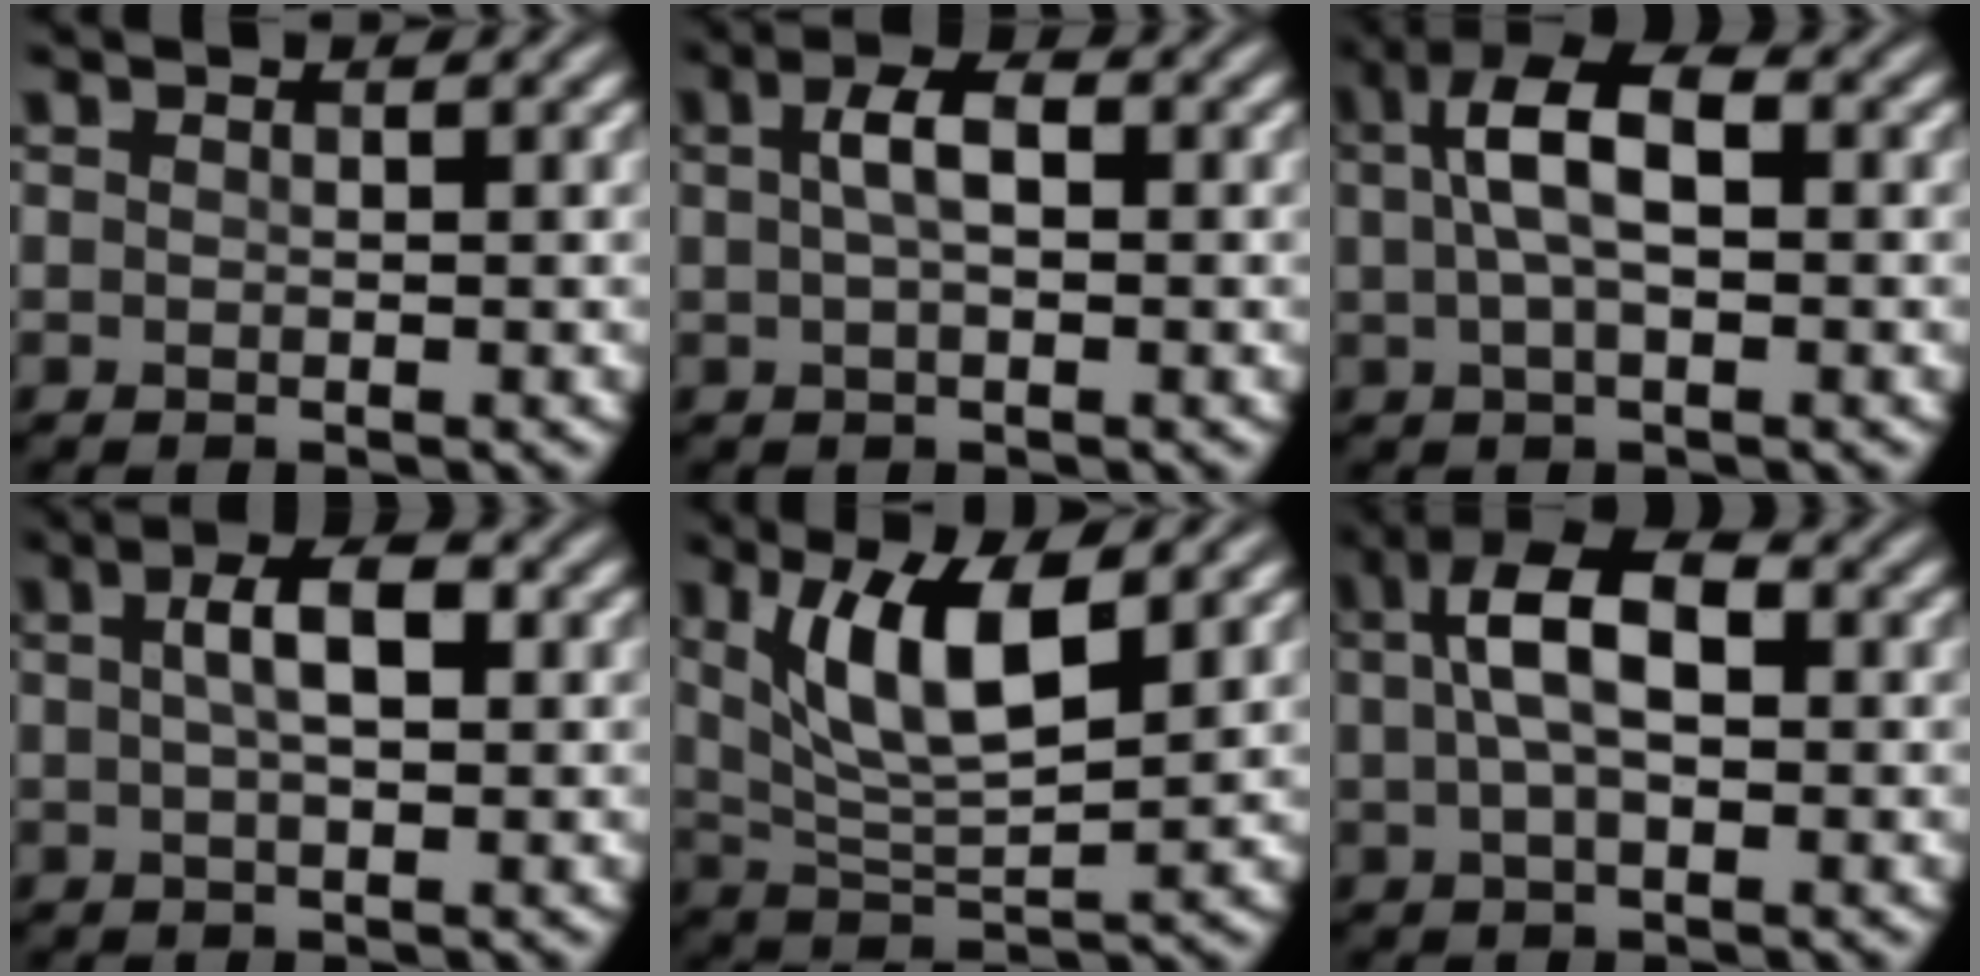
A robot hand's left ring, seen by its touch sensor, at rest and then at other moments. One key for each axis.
{"total": 2.9, "fx": 0.4, "fy": 1.3, "fz": 2.6, "tx": -0.049, "ty": 0.006, "tz": 0.003}
{"total": 5.6, "fx": 0.9, "fy": 2.6, "fz": 4.9, "tx": -0.092, "ty": 0.016, "tz": 0.009}
{"total": 3.8, "fx": 0.7, "fy": 1.5, "fz": 3.4, "tx": -0.062, "ty": 0.008, "tz": 0.009}
{"total": 6.9, "fx": 2.6, "fy": 2.3, "fz": 5.9, "tx": -0.115, "ty": -0.006, "tz": 0.051}
{"total": 6.2, "fx": 1.0, "fy": 3.2, "fz": 5.3, "tx": -0.096, "ty": 0.020, "tz": 0.008}